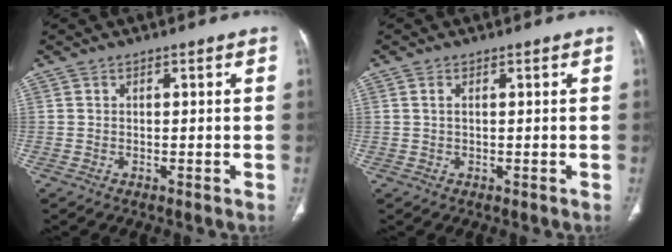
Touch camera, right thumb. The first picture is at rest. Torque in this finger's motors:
{"motor_torque": [0.02, 0.05, -0.43, -0.02, -0.03]}